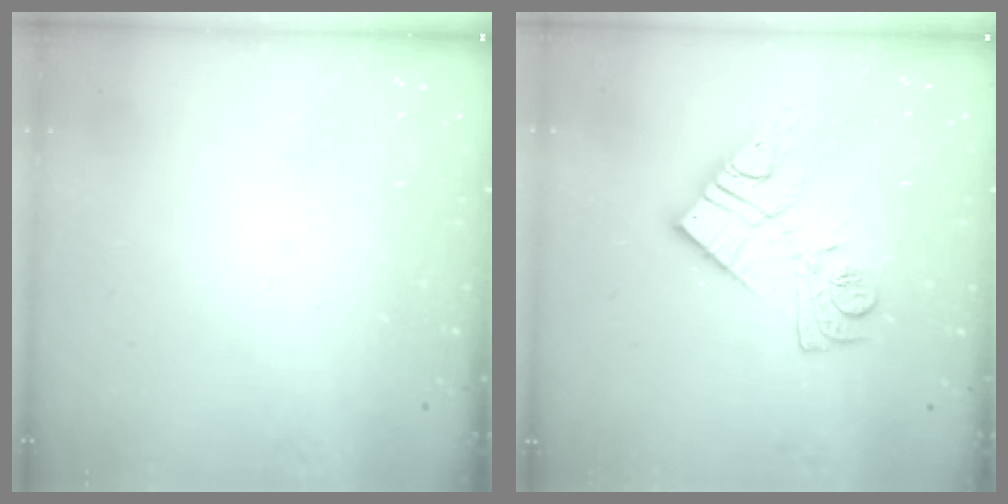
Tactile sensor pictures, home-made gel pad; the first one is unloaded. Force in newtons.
{"total": 13.5, "press": 13.5, "slide": 0.8}